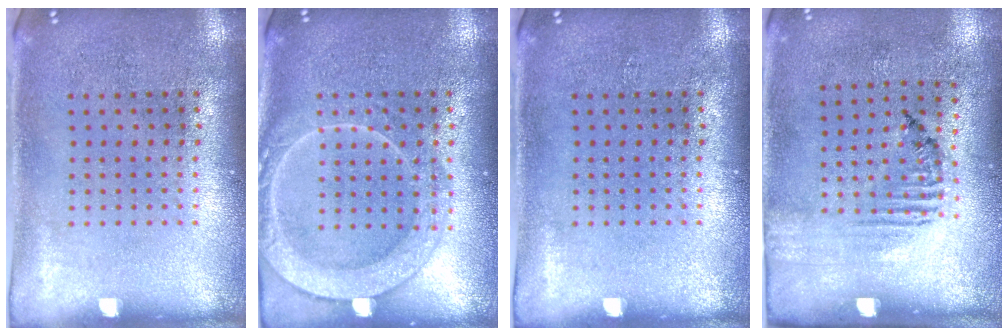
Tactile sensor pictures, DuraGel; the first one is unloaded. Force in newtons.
{"total": 3.4, "press": 3.3, "slide": 0.5}
{"total": 0.0}
{"total": 1.6, "press": 1.1, "slide": 1.2}